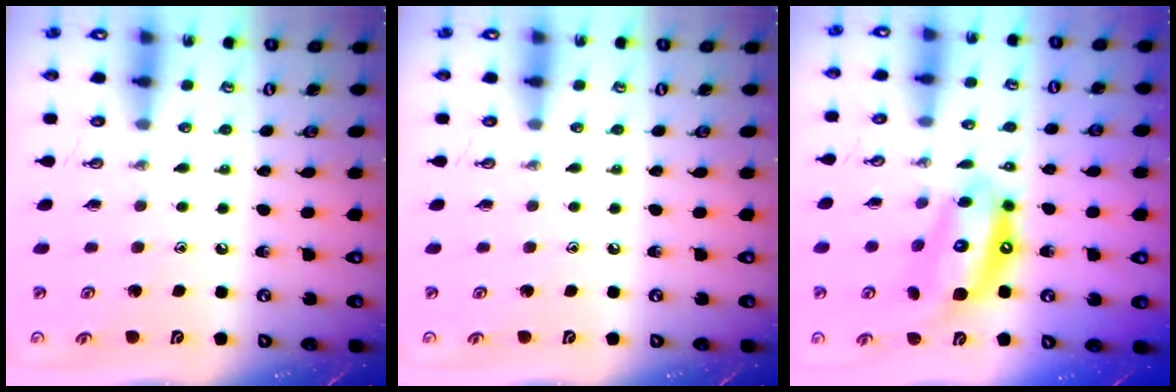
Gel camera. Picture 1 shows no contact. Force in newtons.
{"total": 0.0}
{"total": 13.5, "press": 13.4, "slide": 1.7}